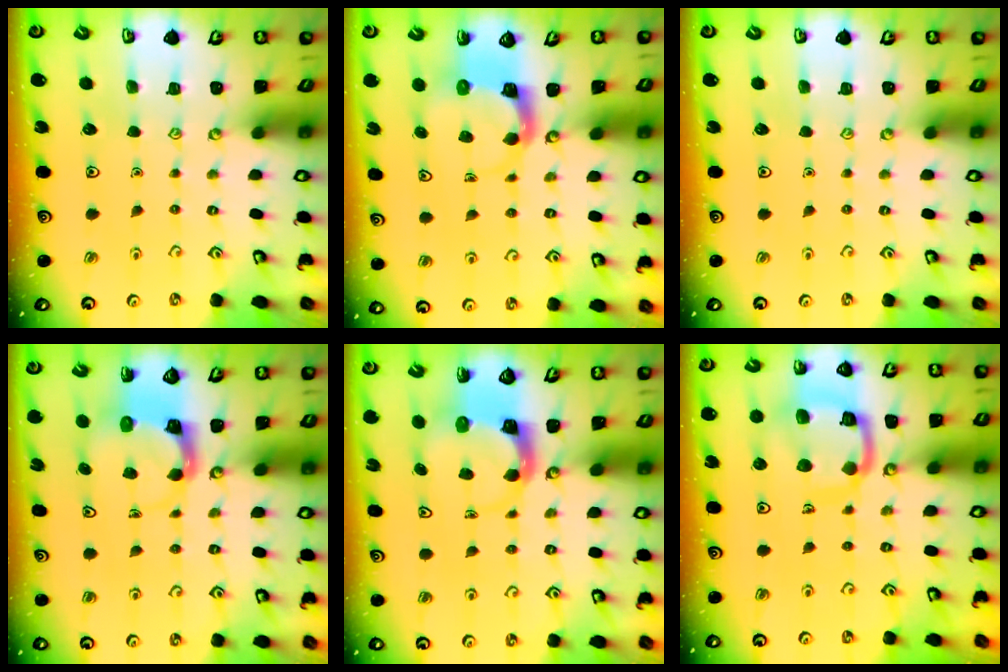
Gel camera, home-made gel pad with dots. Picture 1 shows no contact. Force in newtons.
{"total": 3.7, "press": 3.6, "slide": 0.7}
{"total": 0.0}
{"total": 3.8, "press": 3.8, "slide": 0.5}
{"total": 3.9, "press": 3.9, "slide": 0.6}
{"total": 14.3, "press": 14.2, "slide": 1.5}